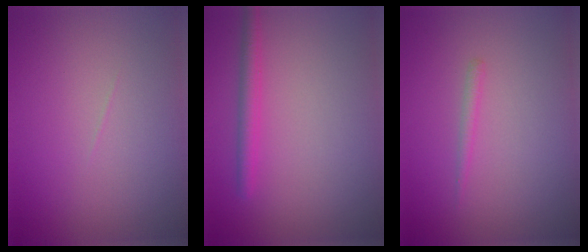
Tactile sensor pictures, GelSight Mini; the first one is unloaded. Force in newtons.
{"total": 2.0, "press": 2.0, "slide": 0.1}
{"total": 0.8, "press": 0.8, "slide": 0.1}